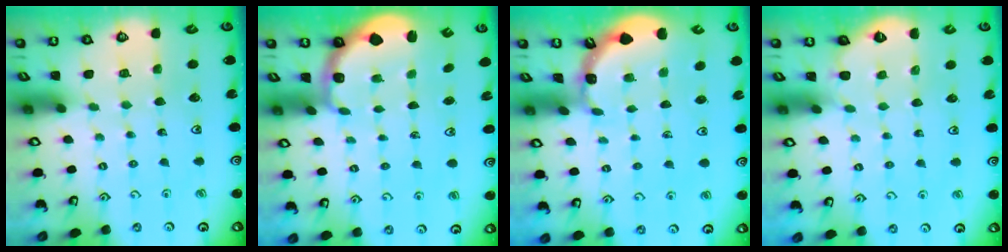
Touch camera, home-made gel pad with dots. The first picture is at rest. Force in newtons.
{"total": 2.4, "press": 1.1, "slide": 2.2}
{"total": 1.7, "press": 1.7, "slide": 0.1}
{"total": 2.3, "press": 2.3, "slide": 0.1}